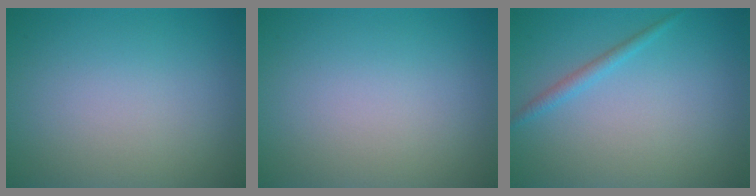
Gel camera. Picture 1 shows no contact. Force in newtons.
{"total": 0.0}
{"total": 1.3, "press": 1.3, "slide": 0.0}